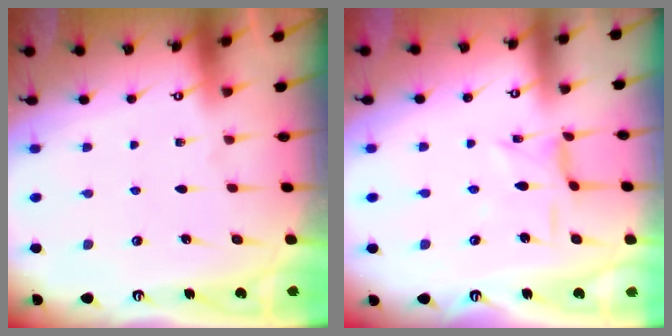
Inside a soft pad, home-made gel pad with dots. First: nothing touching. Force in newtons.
{"total": 2.6, "press": 2.5, "slide": 0.5}